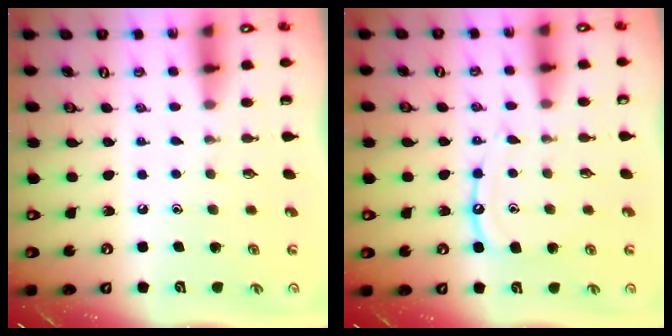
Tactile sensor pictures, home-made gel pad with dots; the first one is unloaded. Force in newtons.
{"total": 10.0, "press": 9.9, "slide": 0.9}